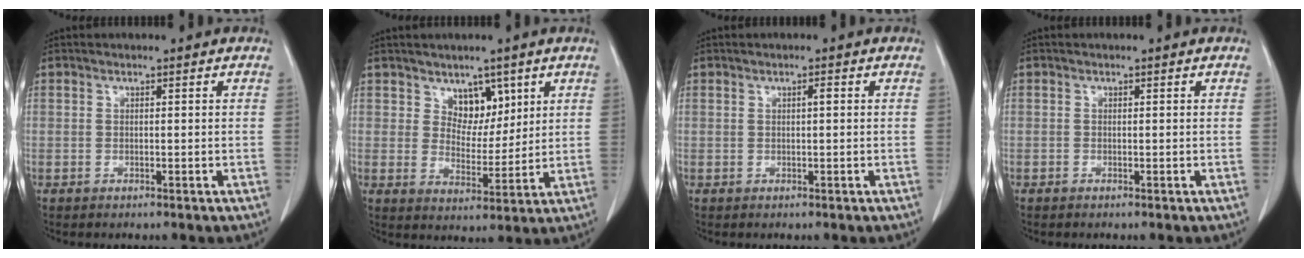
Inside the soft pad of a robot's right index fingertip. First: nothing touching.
{"total": 5.3, "force": [3.1, 3.3, 2.7], "torque": [-0.032, -0.004, 0.055]}
{"total": 0.8, "force": [0.1, 0.1, 0.7], "torque": [-0.013, 0.002, 0.001]}
{"total": 0.0}